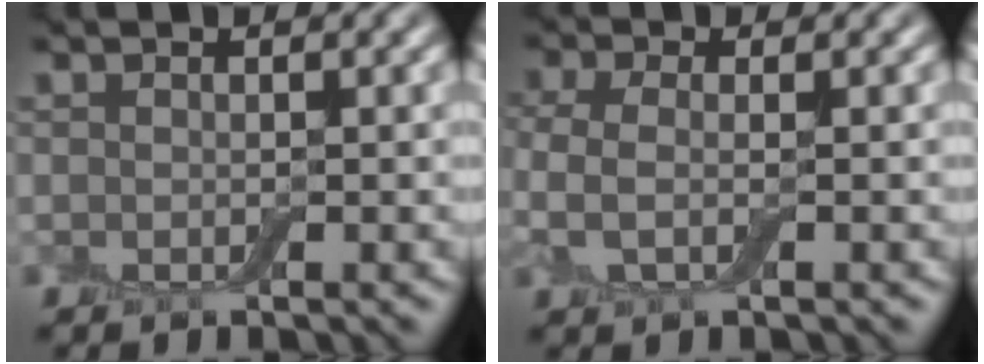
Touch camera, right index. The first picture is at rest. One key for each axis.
{"total": 2.9, "fx": -0.1, "fy": 1.4, "fz": 2.5, "tx": -0.067, "ty": 0.002, "tz": -0.011}